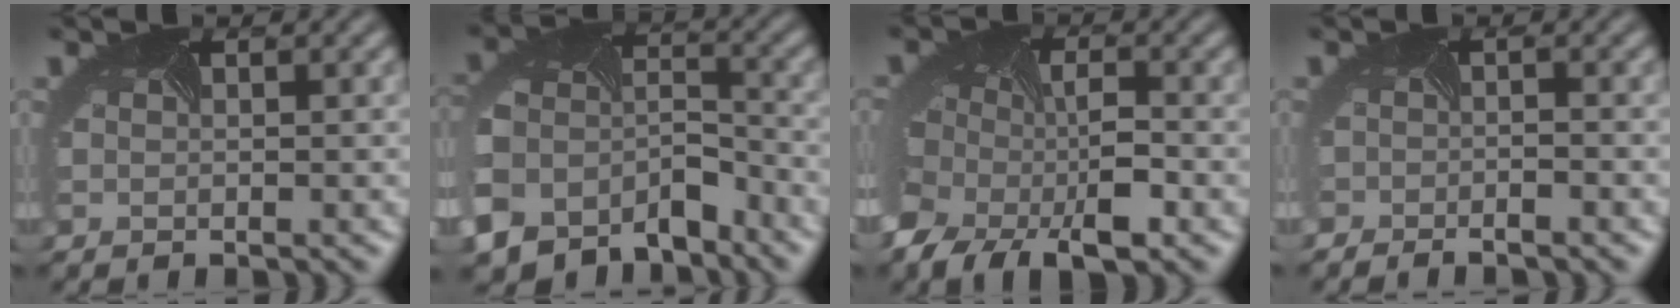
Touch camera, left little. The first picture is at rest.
{"total": 11.8, "force": [-8.8, 7.0, 3.4], "torque": [-0.086, -0.032, -0.125]}
{"total": 9.7, "force": [-4.2, 5.9, 6.4], "torque": [-0.115, -0.031, -0.056]}
{"total": 1.8, "force": [-1.7, 0.1, 0.4], "torque": [-0.009, -0.020, -0.026]}